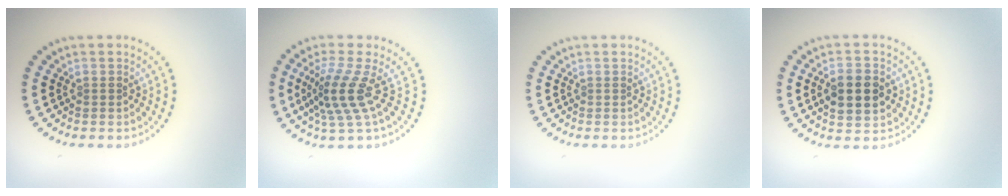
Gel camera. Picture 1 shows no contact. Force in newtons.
{"total": 4.0, "press": 2.7, "slide": 2.9}
{"total": 0.0}
{"total": 4.4, "press": 4.4, "slide": 0.1}